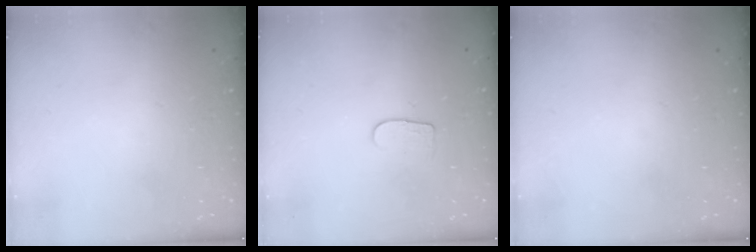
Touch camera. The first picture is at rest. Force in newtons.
{"total": 4.3, "press": 4.3, "slide": 0.5}
{"total": 0.0}